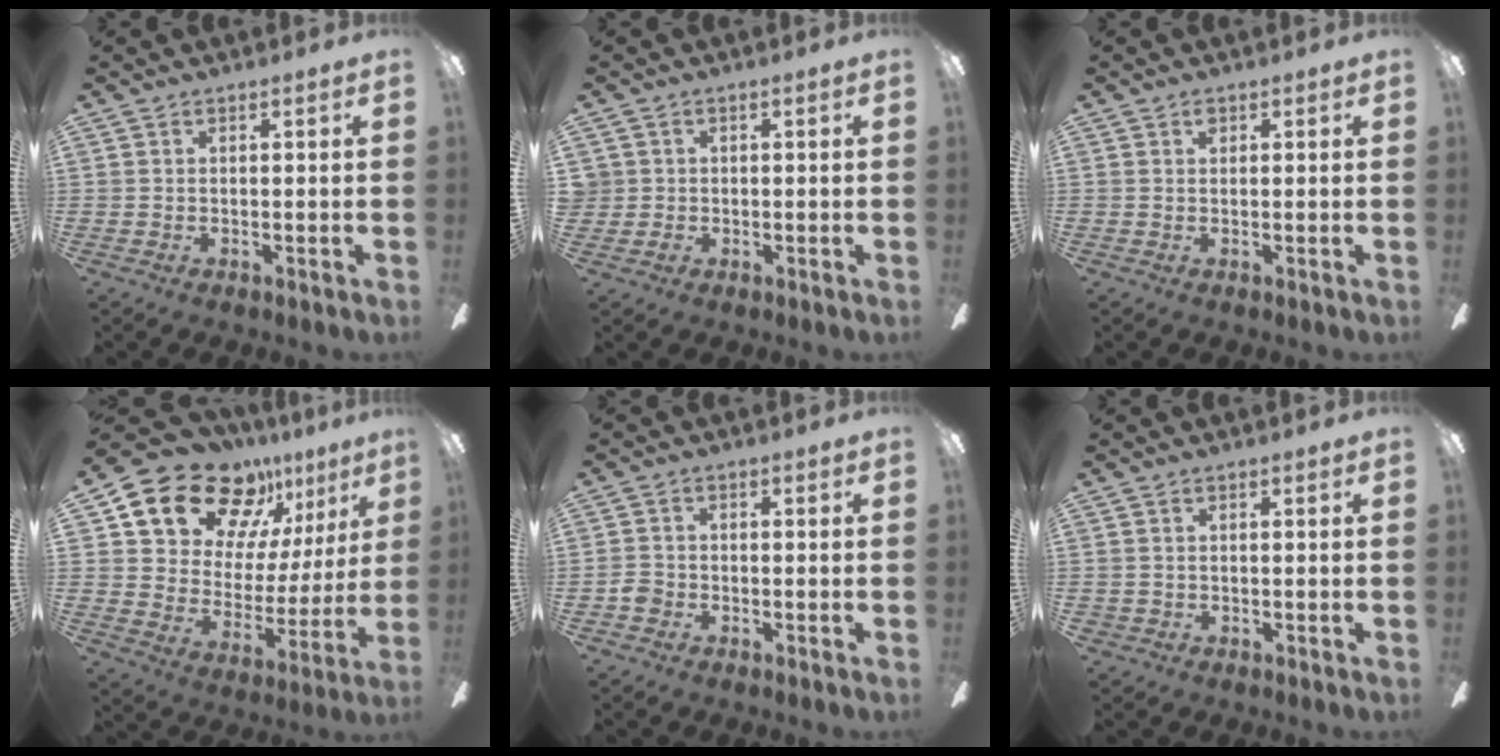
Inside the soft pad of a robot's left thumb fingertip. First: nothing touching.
{"total": 2.3, "force": [0.0, 2.3, 0.1], "torque": [-0.008, 0.005, -0.001]}
{"total": 1.0, "force": [0.7, 0.5, 0.4], "torque": [-0.001, -0.003, 0.012]}
{"total": 18.4, "force": [13.6, 10.4, 6.7], "torque": [-0.134, -0.094, 0.253]}
{"total": 2.7, "force": [-1.5, 2.1, 0.8], "torque": [-0.011, 0.008, -0.027]}
{"total": 1.0, "force": [0.2, 1.0, 0.0], "torque": [-0.002, 0.001, 0.002]}